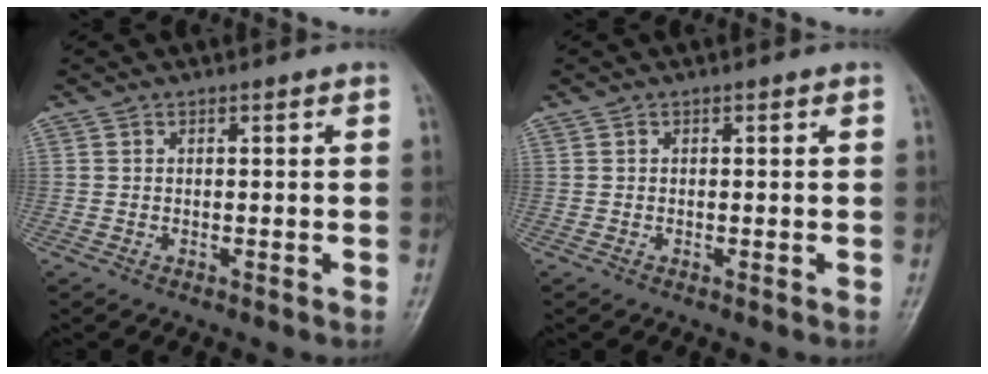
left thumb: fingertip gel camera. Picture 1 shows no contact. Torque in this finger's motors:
{"motor_torque": [0.00, 0.01, -0.05, 0.00, 0.00]}